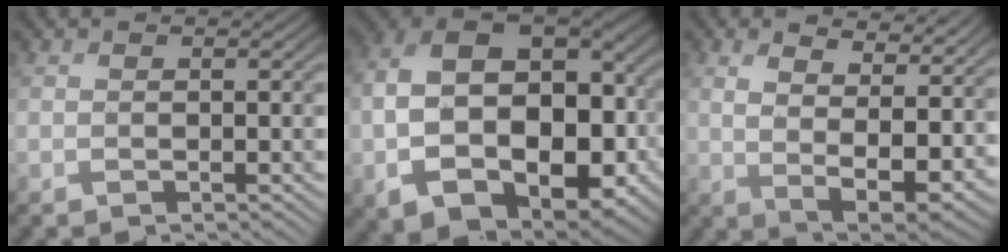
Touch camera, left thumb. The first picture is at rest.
{"total": 17.8, "force": [-2.4, 12.3, 12.6], "torque": [-0.250, -0.032, -0.007]}
{"total": 12.1, "force": [5.3, 5.5, 9.4], "torque": [-0.163, 0.001, 0.082]}